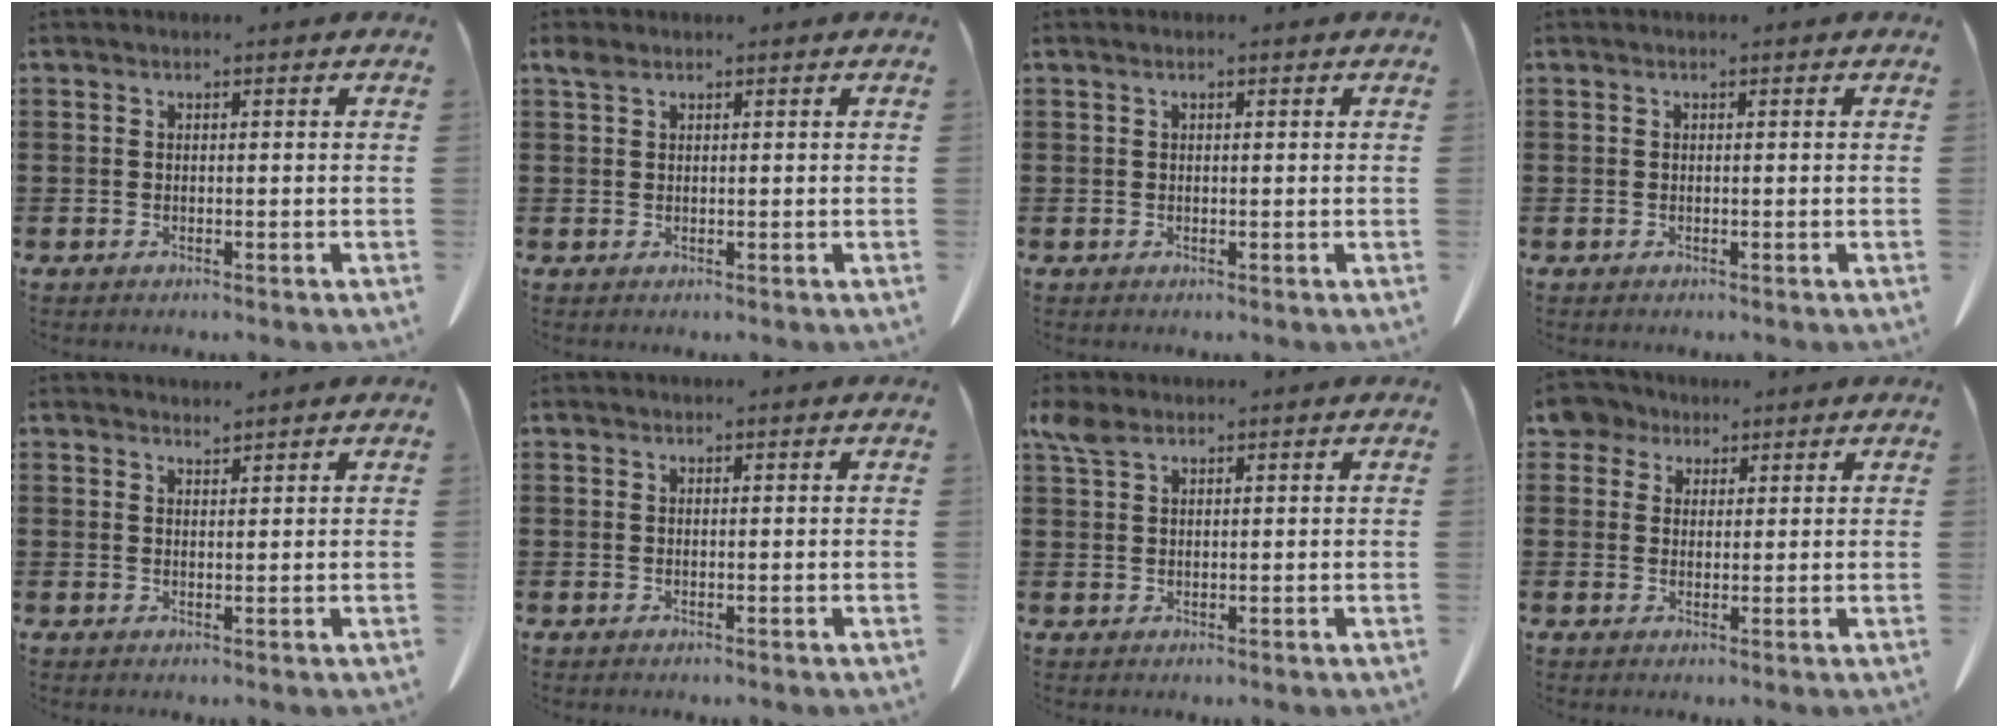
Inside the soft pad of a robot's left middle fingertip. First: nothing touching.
{"total": 1.4, "force": [0.9, 0.7, 0.9], "torque": [-0.022, 0.003, 0.016]}
{"total": 0.5, "force": [0.3, 0.2, 0.4], "torque": [-0.010, 0.003, 0.005]}
{"total": 0.0}
{"total": 1.5, "force": [1.5, 0.0, 0.2], "torque": [-0.006, -0.001, 0.029]}
{"total": 0.0}
{"total": 3.3, "force": [2.1, 1.4, 2.2], "torque": [-0.051, 0.003, 0.039]}
{"total": 4.2, "force": [2.9, 2.9, 1.1], "torque": [-0.034, 0.007, 0.052]}